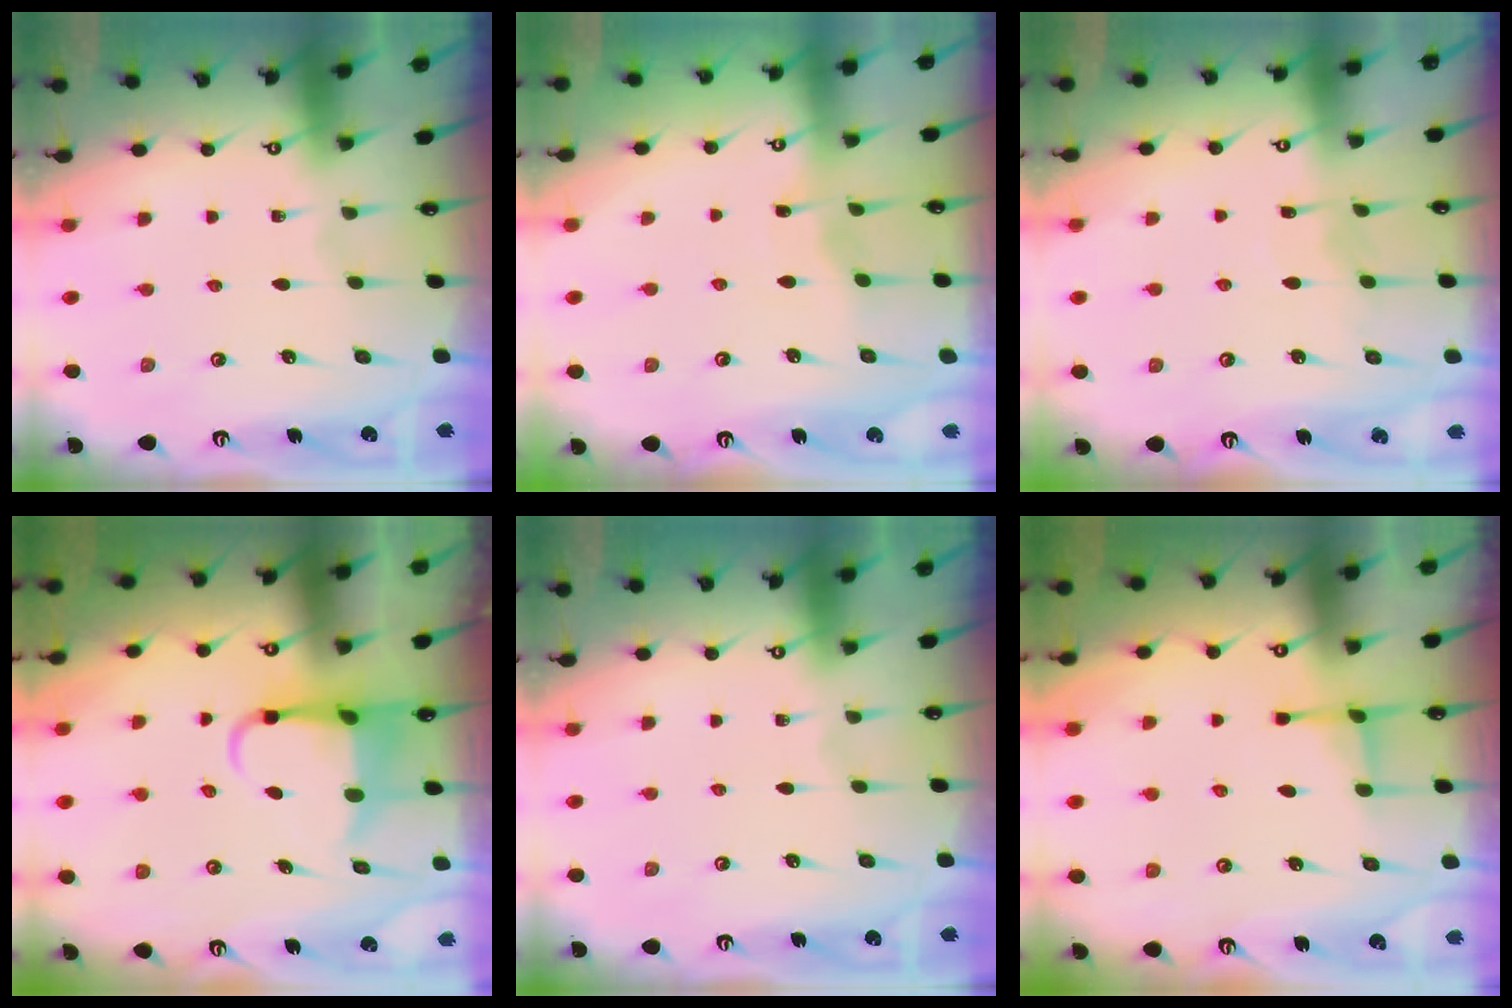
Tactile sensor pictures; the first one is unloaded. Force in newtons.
{"total": 3.2, "press": 3.2, "slide": 0.1}
{"total": 6.1, "press": 6.1, "slide": 0.6}
{"total": 4.9, "press": 4.8, "slide": 0.7}
{"total": 0.0}
{"total": 2.6, "press": 2.5, "slide": 0.8}